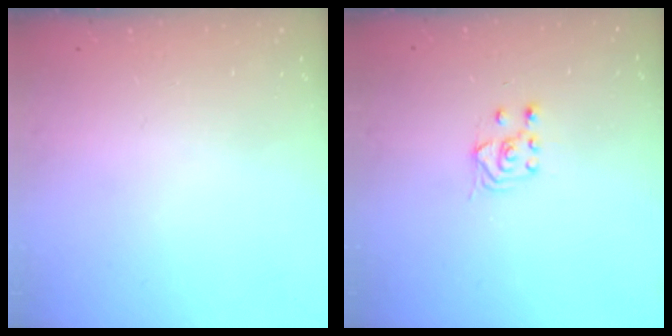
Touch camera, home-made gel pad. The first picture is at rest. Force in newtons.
{"total": 3.7, "press": 3.6, "slide": 1.0}